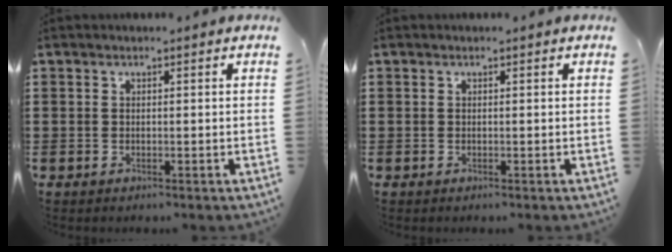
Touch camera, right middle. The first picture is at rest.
{"total": 0.0}